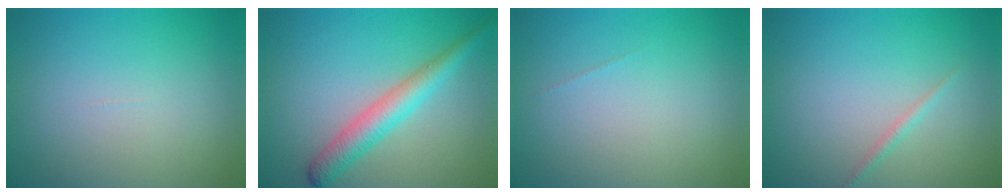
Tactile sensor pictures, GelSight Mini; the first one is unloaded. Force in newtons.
{"total": 3.6, "press": 3.6, "slide": 0.1}
{"total": 0.0}
{"total": 0.8, "press": 0.8, "slide": 0.1}